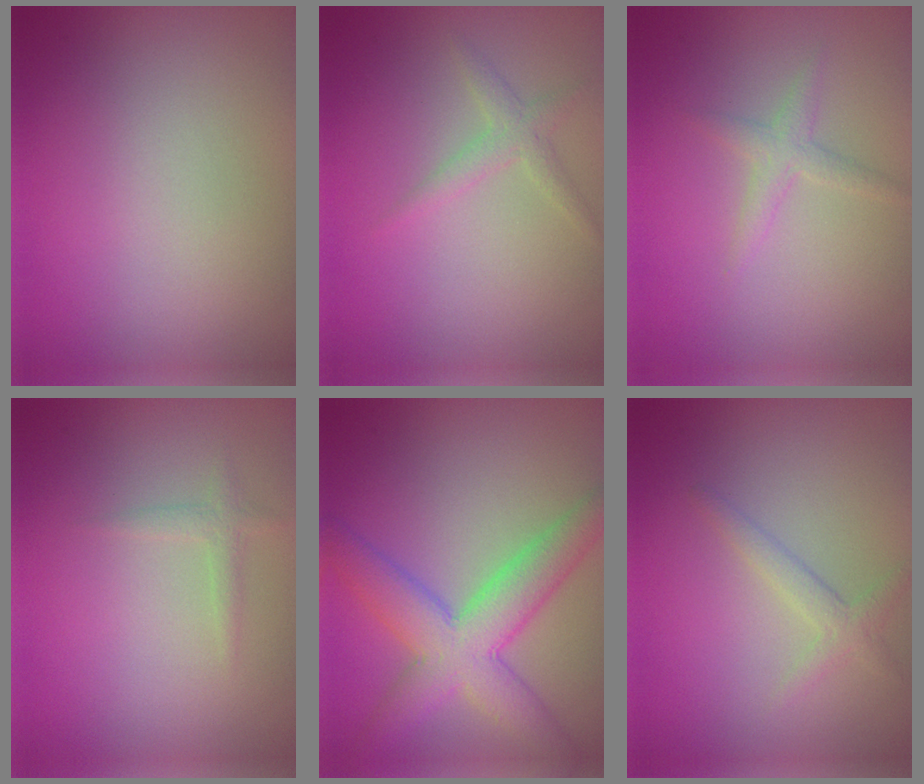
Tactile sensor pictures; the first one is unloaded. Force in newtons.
{"total": 1.6, "press": 1.6, "slide": 0.0}
{"total": 1.5, "press": 1.5, "slide": 0.1}
{"total": 1.1, "press": 1.1, "slide": 0.0}
{"total": 6.8, "press": 6.8, "slide": 0.4}
{"total": 1.8, "press": 1.8, "slide": 0.1}